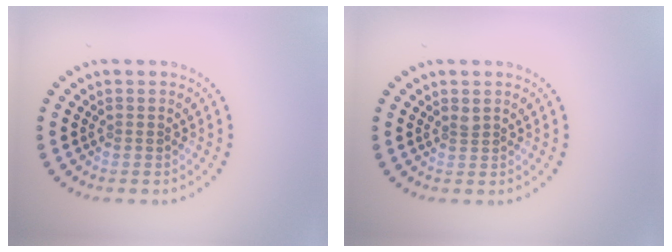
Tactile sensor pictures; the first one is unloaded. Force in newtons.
{"total": 0.6, "press": 0.4, "slide": 0.4}